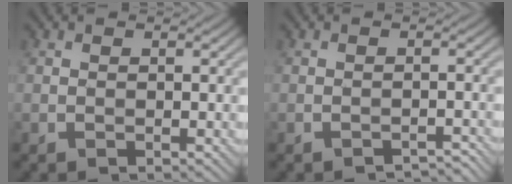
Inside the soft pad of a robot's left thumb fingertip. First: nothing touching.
{"total": 1.7, "force": [-1.6, 0.2, 0.4], "torque": [0.001, 0.005, -0.022]}